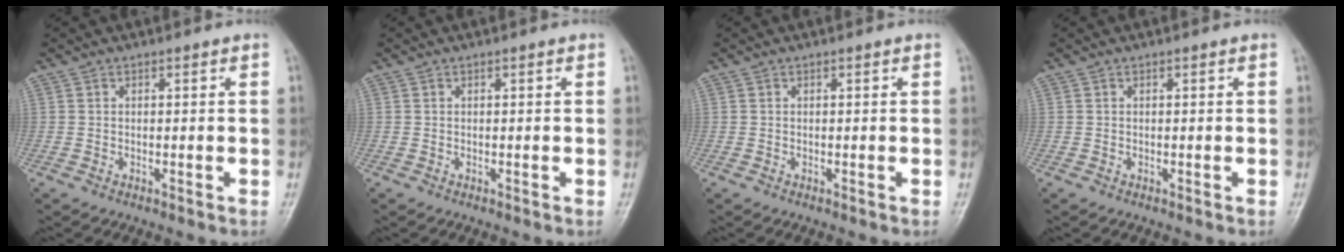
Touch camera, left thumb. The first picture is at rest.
{"total": 0.0}
{"total": 0.0}
{"total": 0.0}